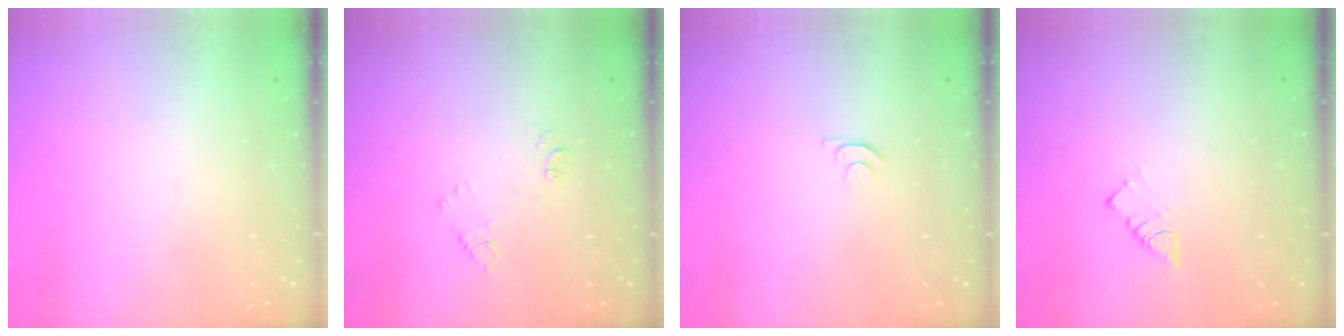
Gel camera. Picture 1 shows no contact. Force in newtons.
{"total": 7.9, "press": 7.9, "slide": 0.6}
{"total": 4.3, "press": 4.3, "slide": 0.7}
{"total": 2.9, "press": 2.9, "slide": 0.5}